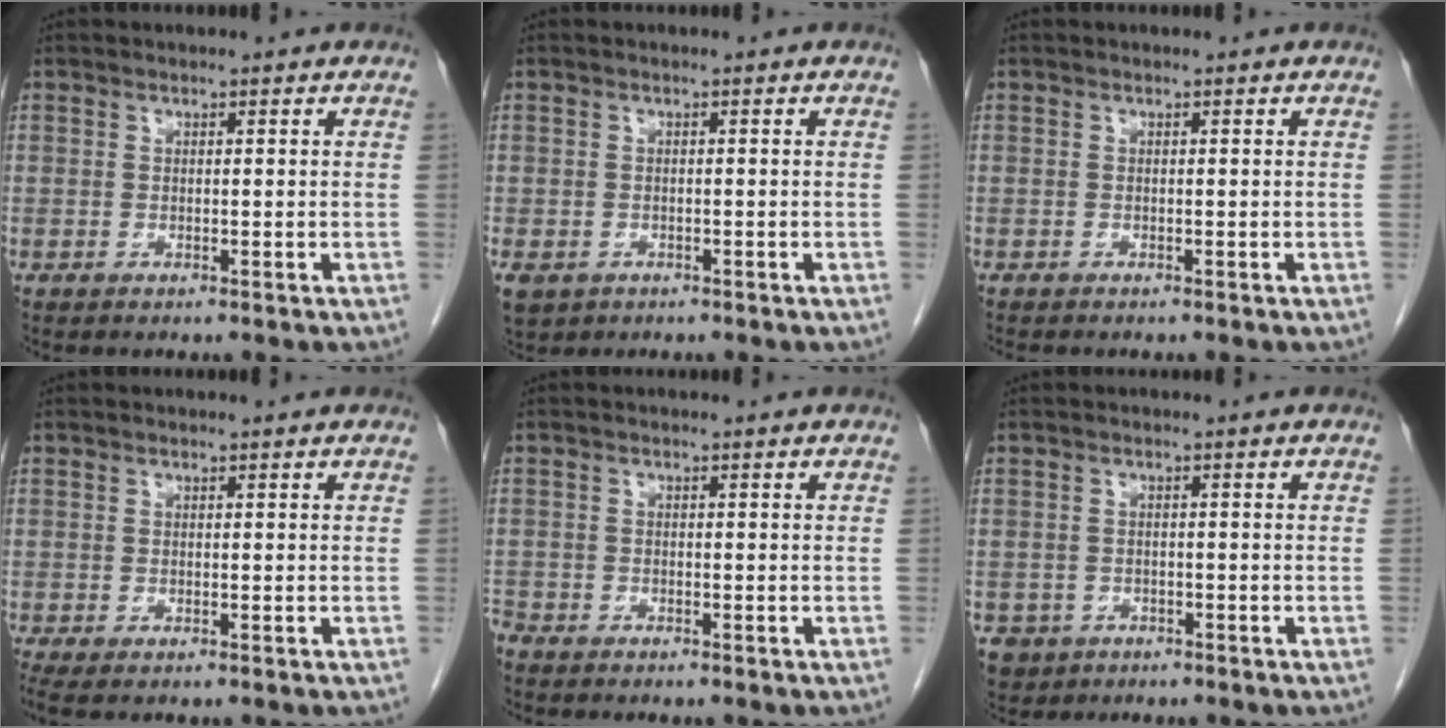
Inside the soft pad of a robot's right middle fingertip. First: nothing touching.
{"total": 7.1, "force": [-3.3, 5.5, 3.0], "torque": [-0.088, -0.010, -0.045]}
{"total": 0.9, "force": [-0.8, 0.1, 0.4], "torque": [-0.007, -0.001, -0.012]}
{"total": 1.4, "force": [-0.9, 0.4, 1.0], "torque": [-0.017, -0.007, -0.016]}
{"total": 1.8, "force": [-1.7, 0.6, 0.4], "torque": [-0.010, -0.003, -0.032]}
{"total": 3.5, "force": [-1.9, 3.0, 0.5], "torque": [-0.009, 0.006, -0.028]}